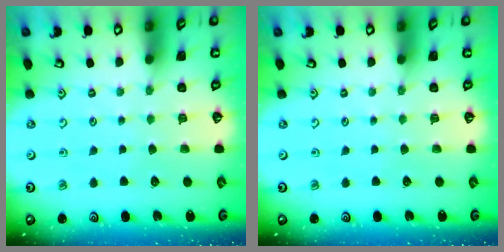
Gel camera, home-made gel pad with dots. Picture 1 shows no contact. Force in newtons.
{"total": 0.0}